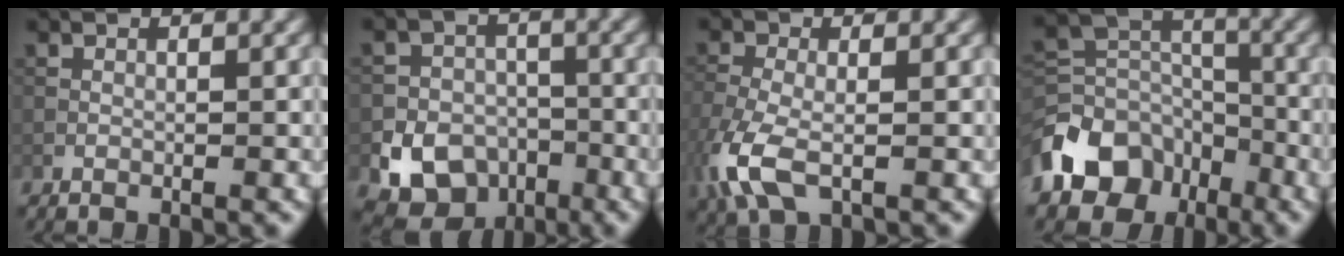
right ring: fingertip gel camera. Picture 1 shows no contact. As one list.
[{"total": 9.5, "force": [-4.8, 7.8, 2.7], "torque": [-0.023, -0.032, -0.094]}, {"total": 5.5, "force": [-2.2, 2.6, 4.3], "torque": [-0.119, -0.012, -0.053]}, {"total": 9.0, "force": [-5.4, 6.2, 3.7], "torque": [-0.074, 0.002, -0.118]}]